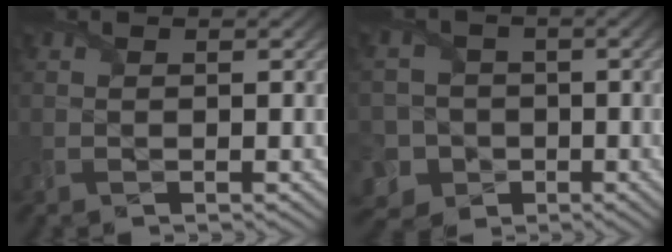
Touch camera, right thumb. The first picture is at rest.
{"total": 8.3, "force": [-2.5, 7.7, 1.7], "torque": [-0.066, -0.007, -0.075]}